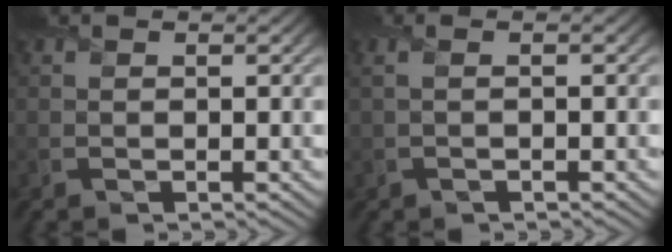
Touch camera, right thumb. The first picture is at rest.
{"total": 2.0, "force": [0.1, 0.5, 1.9], "torque": [-0.034, 0.005, -0.004]}